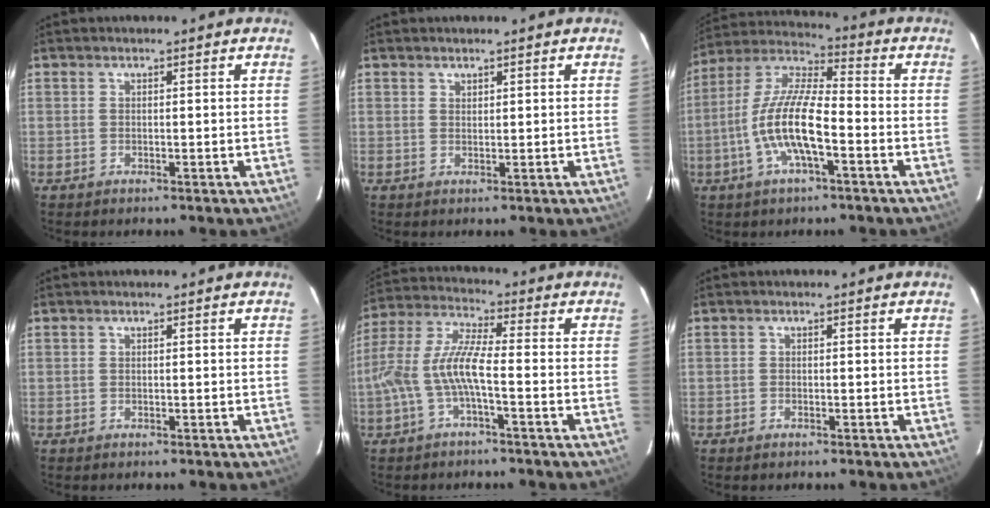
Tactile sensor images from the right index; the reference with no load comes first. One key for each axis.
{"total": 0.8, "fx": 0.7, "fy": 0.3, "fz": 0.1, "tx": -0.002, "ty": 0.001, "tz": 0.014}
{"total": 13.2, "fx": -4.4, "fy": 3.5, "fz": 11.9, "tx": -0.243, "ty": 0.001, "tz": -0.087}
{"total": 0.0}
{"total": 9.3, "fx": -2.9, "fy": 1.7, "fz": 8.6, "tx": -0.198, "ty": 0.008, "tz": -0.054}
{"total": 0.6, "fx": -0.5, "fy": 0.3, "fz": 0.2, "tx": -0.004, "ty": 0.001, "tz": -0.009}